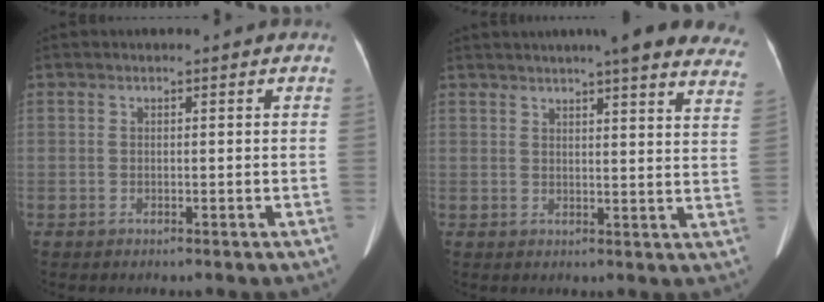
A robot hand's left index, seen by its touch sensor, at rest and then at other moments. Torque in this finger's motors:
{"motor_torque": [-0.24, -1.54, 0.04, 0.09]}